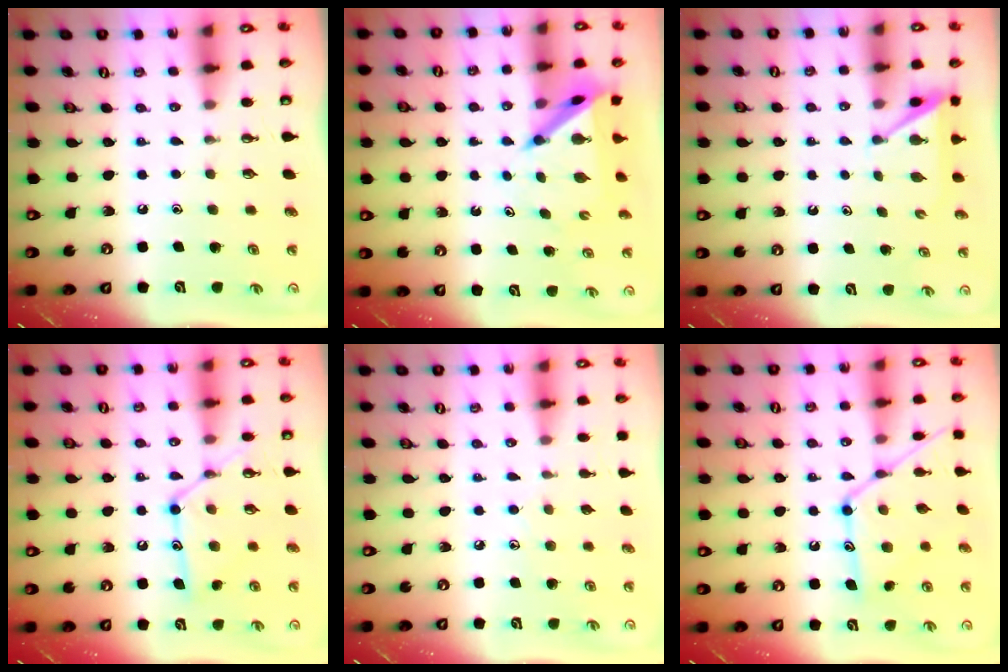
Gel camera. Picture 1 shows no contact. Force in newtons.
{"total": 7.1, "press": 7.1, "slide": 0.7}
{"total": 4.9, "press": 4.9, "slide": 0.2}
{"total": 14.2, "press": 14.2, "slide": 1.2}
{"total": 5.3, "press": 5.3, "slide": 0.5}
{"total": 15.0, "press": 15.0, "slide": 0.9}